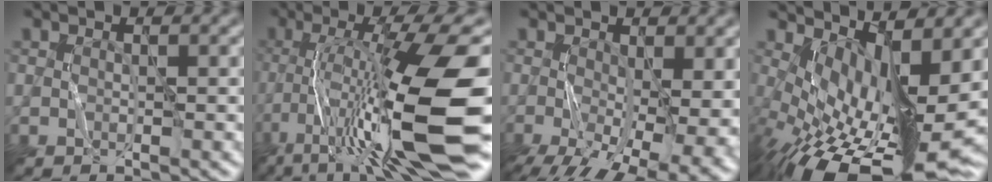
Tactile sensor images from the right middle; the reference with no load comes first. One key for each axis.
{"total": 14.6, "fx": -5.8, "fy": 2.5, "fz": 13.2, "tx": -0.219, "ty": 0.008, "tz": -0.083}
{"total": 13.7, "fx": -3.7, "fy": 6.6, "fz": 11.4, "tx": -0.189, "ty": -0.044, "tz": -0.030}
{"total": 11.3, "fx": -2.3, "fy": 4.7, "fz": 10.1, "tx": -0.175, "ty": -0.025, "tz": -0.014}